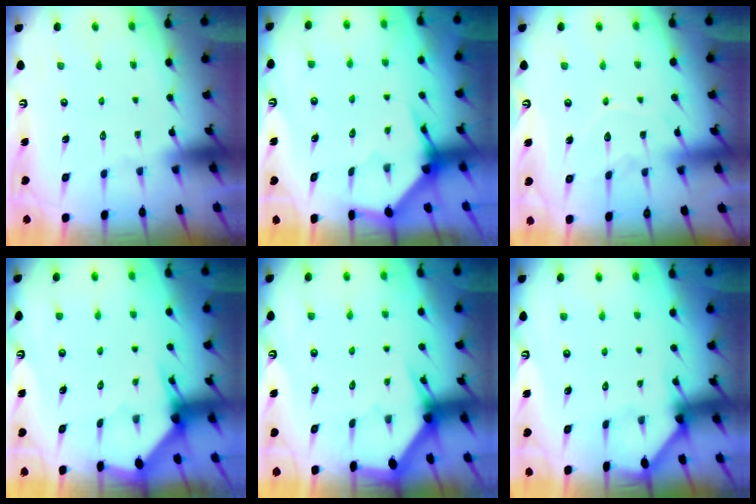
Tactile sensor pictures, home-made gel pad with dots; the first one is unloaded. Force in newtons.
{"total": 4.0, "press": 3.9, "slide": 0.4}
{"total": 8.0, "press": 7.9, "slide": 0.3}
{"total": 3.2, "press": 3.2, "slide": 0.1}
{"total": 3.0, "press": 3.0, "slide": 0.0}
{"total": 1.9, "press": 1.9, "slide": 0.2}